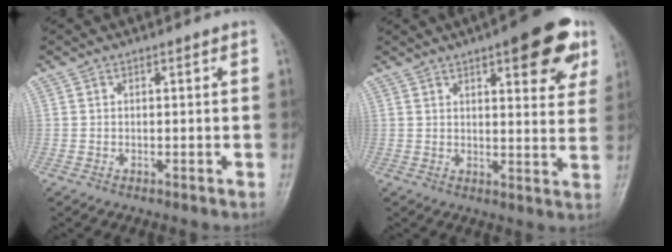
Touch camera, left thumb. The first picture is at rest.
{"total": 13.5, "force": [7.1, 4.7, 10.5], "torque": [-0.092, -0.023, 0.085]}